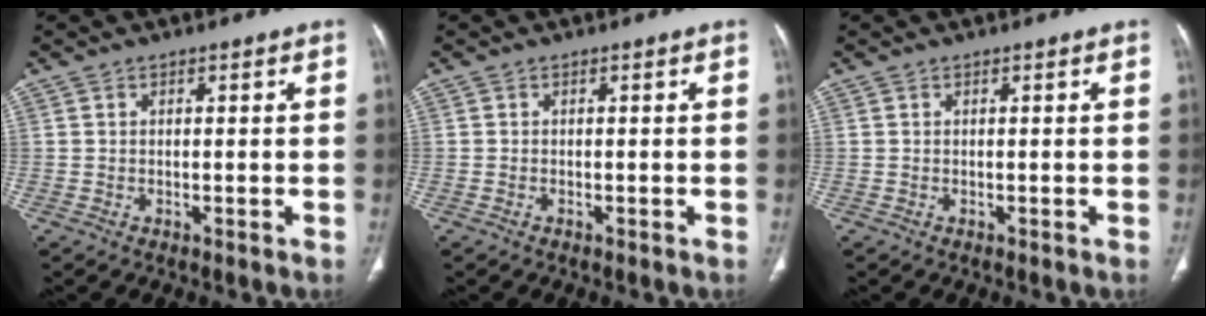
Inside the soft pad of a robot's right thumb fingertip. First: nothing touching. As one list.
[{"total": 0.0}, {"total": 0.0}]